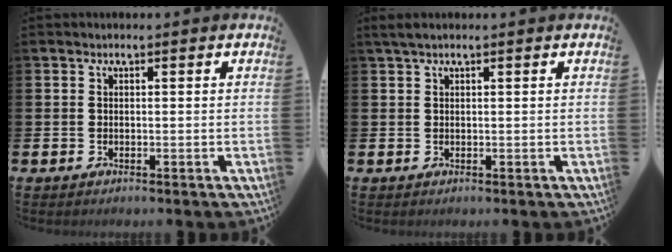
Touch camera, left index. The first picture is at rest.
{"total": 1.3, "force": [0.9, 0.1, 0.9], "torque": [-0.024, 0.007, 0.017]}